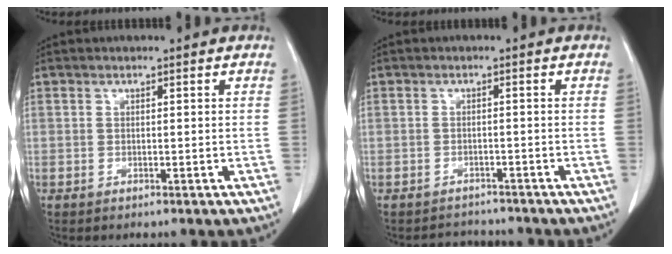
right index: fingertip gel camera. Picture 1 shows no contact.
{"total": 2.7, "force": [-2.5, 0.9, -0.3], "torque": [0.004, 0.001, -0.036]}